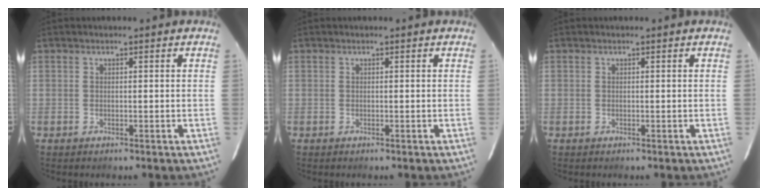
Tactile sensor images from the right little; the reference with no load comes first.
{"total": 0.0}
{"total": 0.0}